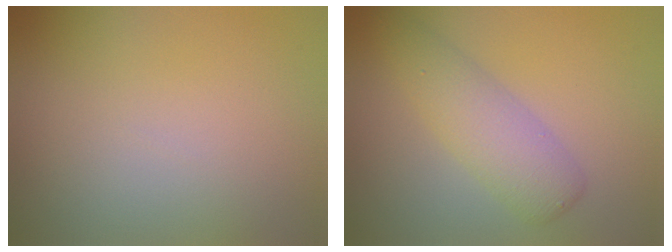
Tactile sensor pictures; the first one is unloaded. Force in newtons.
{"total": 4.1, "press": 4.1, "slide": 0.0}